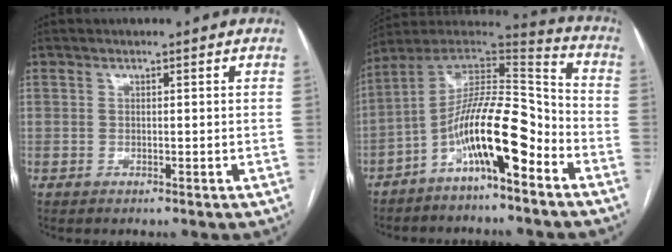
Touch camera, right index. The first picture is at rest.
{"total": 14.5, "force": [-7.1, 2.7, 12.4], "torque": [-0.222, 0.028, -0.124]}